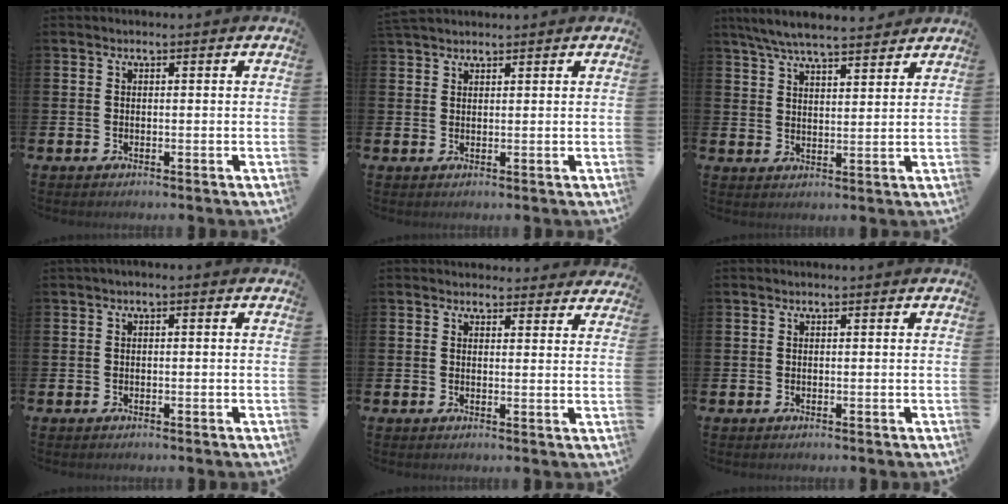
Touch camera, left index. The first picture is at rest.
{"total": 2.1, "force": [2.0, 0.6, 0.4], "torque": [0.001, -0.005, 0.035]}
{"total": 6.4, "force": [6.1, 0.8, 1.9], "torque": [-0.062, -0.022, 0.112]}
{"total": 0.7, "force": [-0.5, 0.1, 0.4], "torque": [-0.010, 0.000, -0.008]}
{"total": 2.7, "force": [2.6, 0.6, -0.3], "torque": [0.013, -0.017, 0.046]}
{"total": 0.0}